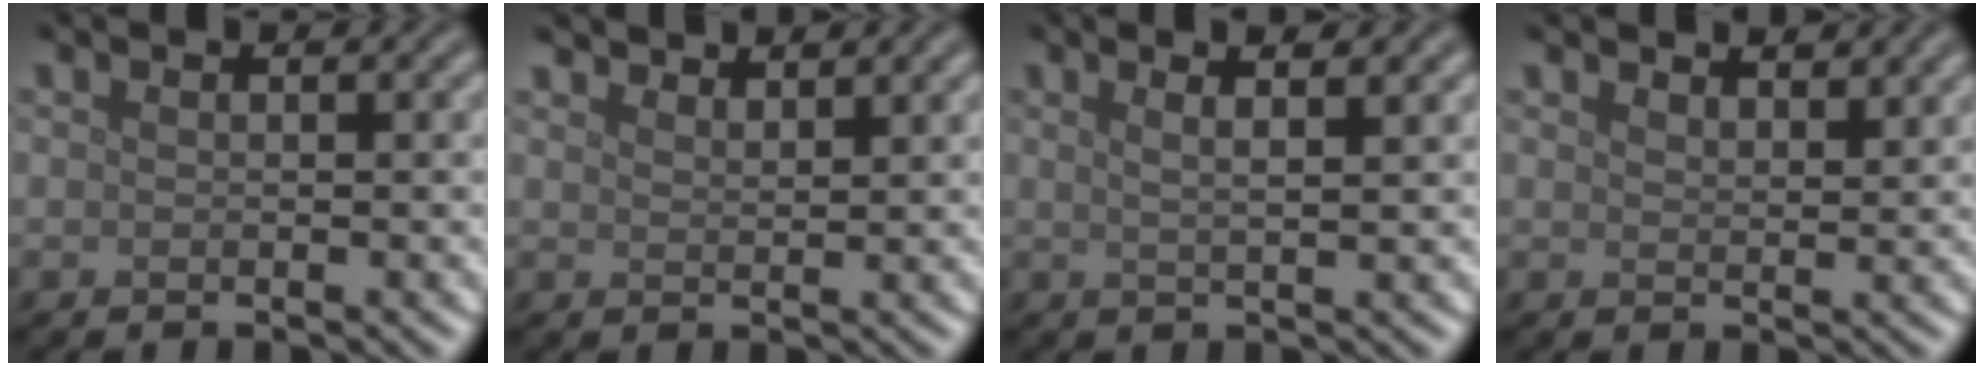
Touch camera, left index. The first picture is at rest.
{"total": 3.7, "force": [3.5, 0.6, 0.9], "torque": [-0.011, 0.000, 0.054]}
{"total": 4.7, "force": [2.8, 1.8, 3.3], "torque": [-0.025, 0.027, 0.006]}
{"total": 2.6, "force": [2.5, 0.5, 0.8], "torque": [-0.012, 0.003, 0.040]}